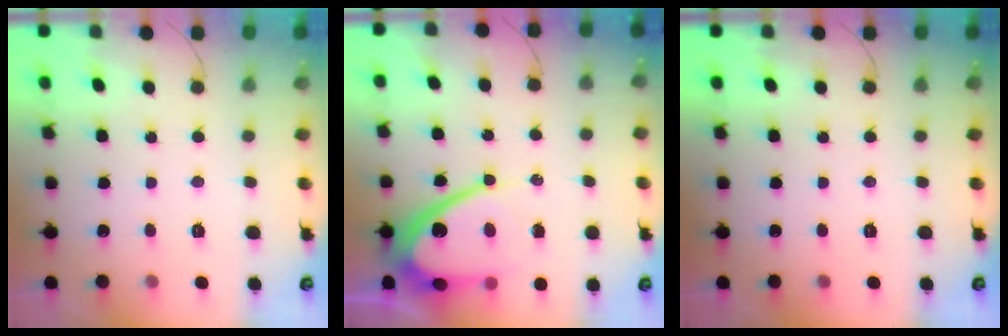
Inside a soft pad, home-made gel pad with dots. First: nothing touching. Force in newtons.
{"total": 14.8, "press": 14.8, "slide": 1.0}
{"total": 0.0}